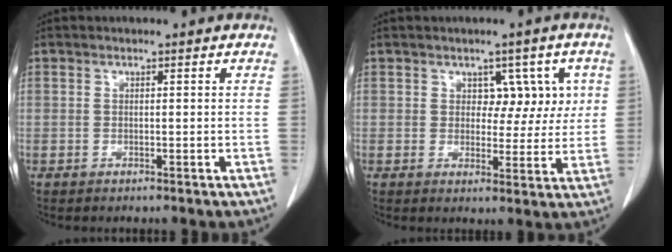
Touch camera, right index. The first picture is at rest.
{"total": 5.2, "force": [1.5, 3.6, 3.4], "torque": [-0.026, 0.012, 0.024]}